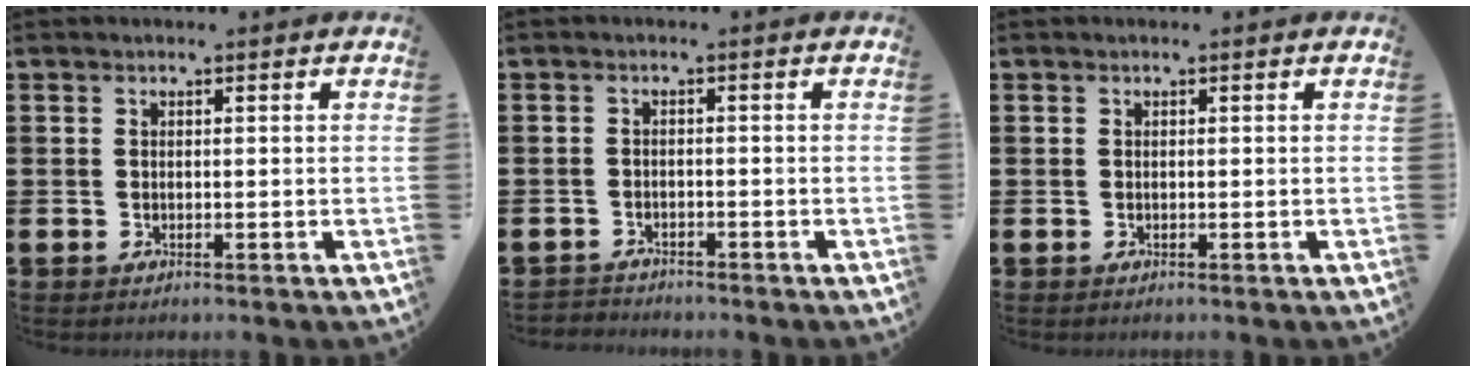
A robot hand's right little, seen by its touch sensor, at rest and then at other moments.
{"total": 1.2, "force": [-1.2, 0.2, -0.2], "torque": [-0.001, 0.004, -0.028]}
{"total": 0.0}